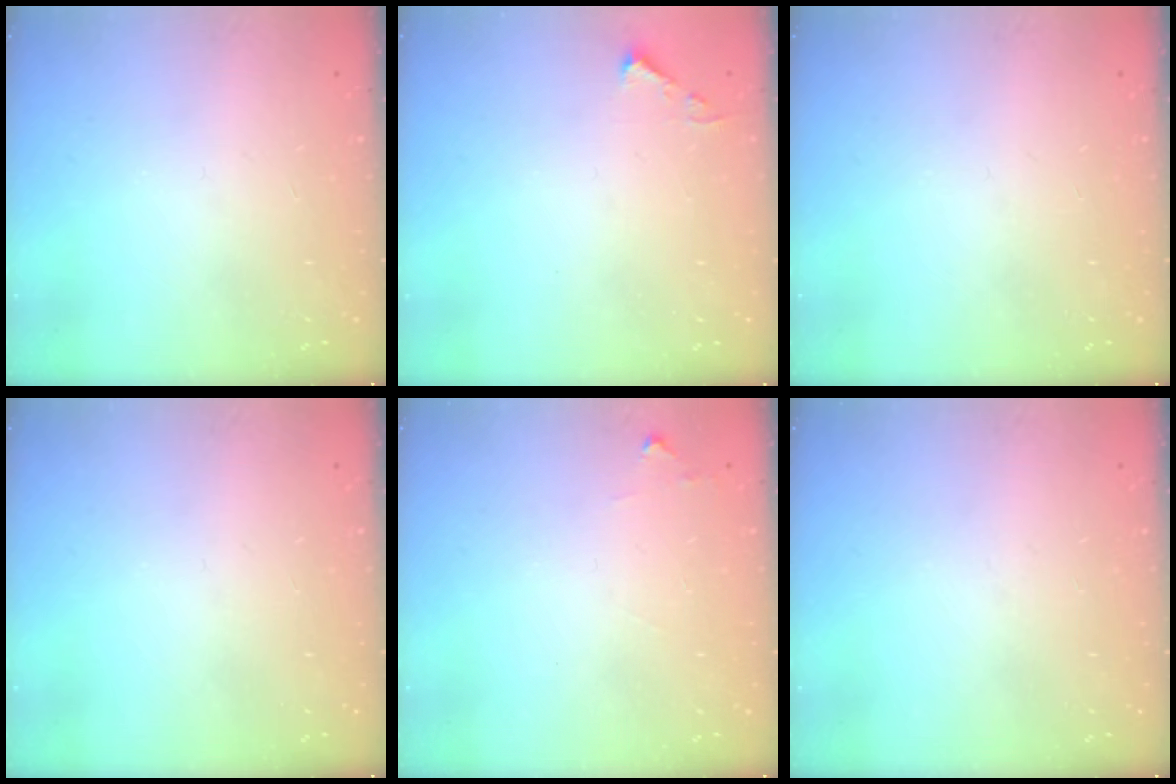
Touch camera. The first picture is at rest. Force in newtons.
{"total": 3.5, "press": 3.5, "slide": 0.4}
{"total": 0.0}
{"total": 0.0}
{"total": 4.4, "press": 4.4, "slide": 0.7}
{"total": 0.0}